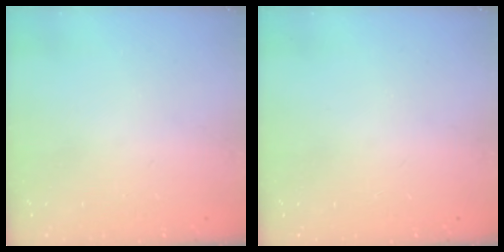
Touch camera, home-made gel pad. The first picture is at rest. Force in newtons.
{"total": 0.0}